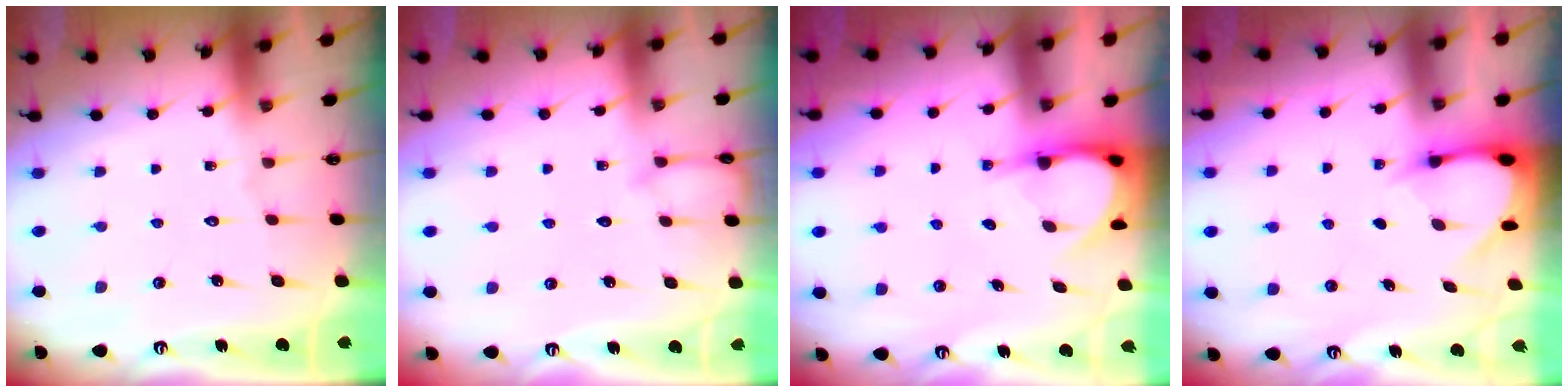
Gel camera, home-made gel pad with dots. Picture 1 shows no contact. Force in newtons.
{"total": 3.3, "press": 3.3, "slide": 0.3}
{"total": 4.8, "press": 4.8, "slide": 0.1}
{"total": 3.6, "press": 3.6, "slide": 0.2}